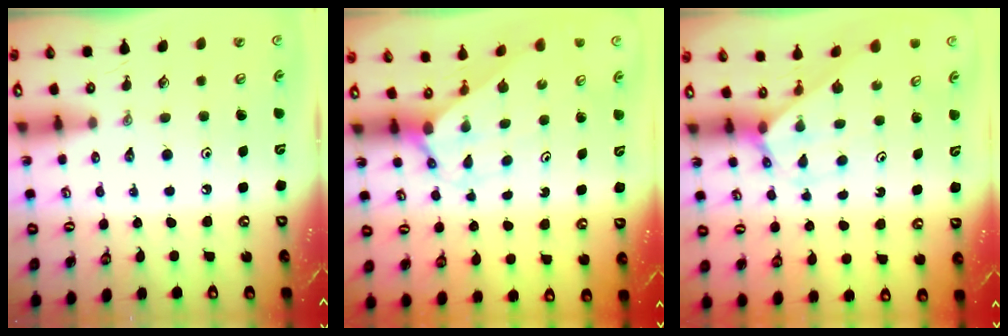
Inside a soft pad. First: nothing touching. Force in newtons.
{"total": 2.0, "press": 2.0, "slide": 0.2}
{"total": 2.1, "press": 2.1, "slide": 0.1}